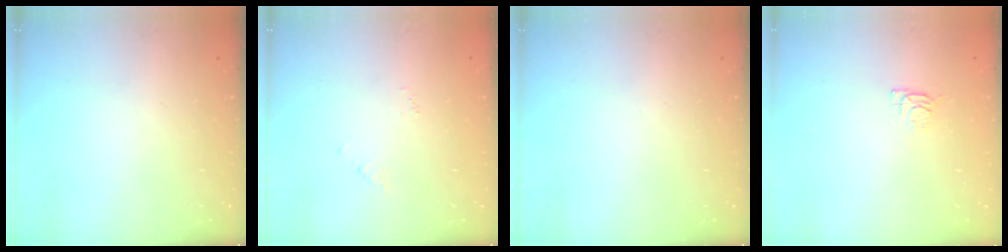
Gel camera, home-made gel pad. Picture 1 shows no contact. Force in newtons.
{"total": 2.7, "press": 2.7, "slide": 0.2}
{"total": 0.0}
{"total": 4.9, "press": 4.8, "slide": 0.6}